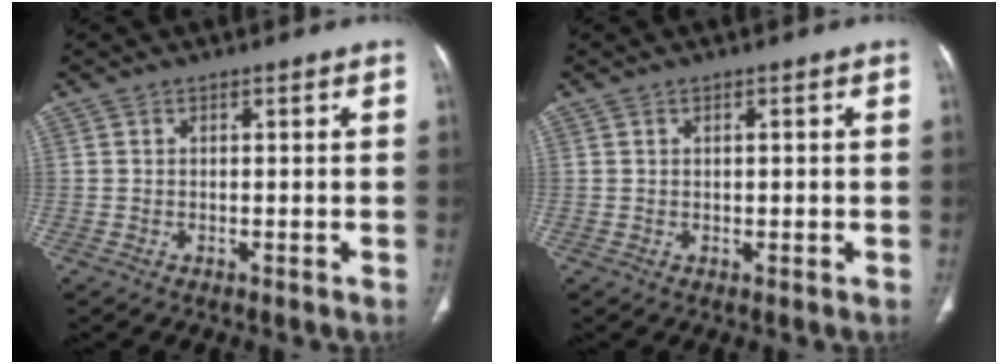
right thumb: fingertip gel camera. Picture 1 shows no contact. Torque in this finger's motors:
{"motor_torque": [-0.41, 0.12, 0.15, 0.17, 0.04]}